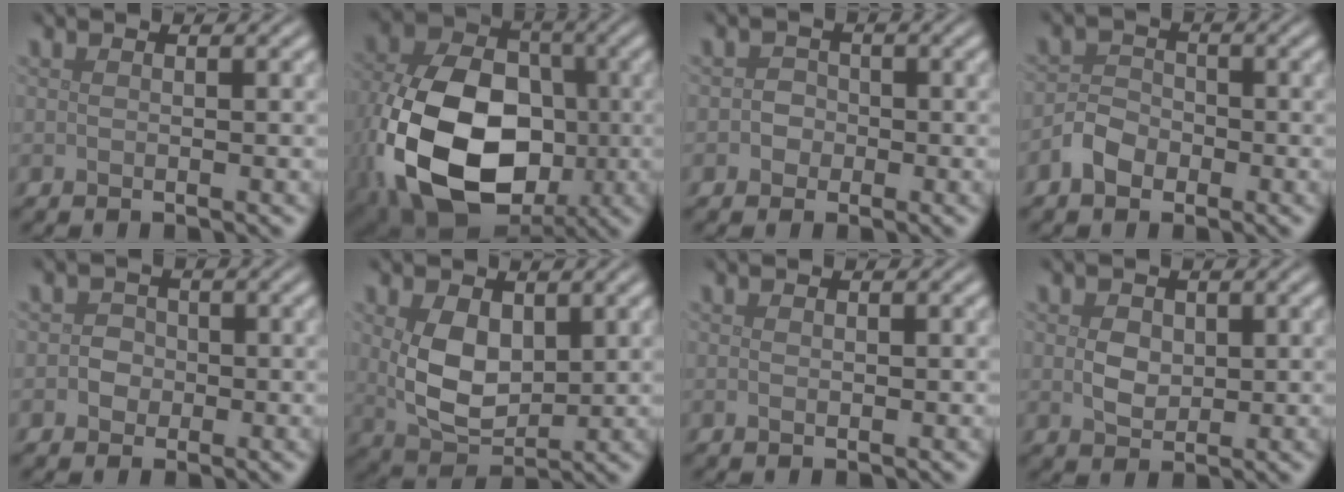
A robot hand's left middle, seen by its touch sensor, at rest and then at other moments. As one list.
[{"total": 16.8, "force": [-3.7, 11.7, 11.5], "torque": [-0.244, -0.041, -0.062]}, {"total": 1.5, "force": [-0.4, 1.4, 0.4], "torque": [0.010, 0.000, -0.015]}, {"total": 2.6, "force": [-1.5, 1.8, 1.2], "torque": [-0.019, 0.008, -0.033]}, {"total": 1.6, "force": [-0.4, 1.5, 0.5], "torque": [0.008, 0.001, -0.015]}, {"total": 5.3, "force": [1.0, 3.4, 3.9], "torque": [-0.090, -0.006, 0.028]}, {"total": 0.0}, {"total": 2.1, "force": [0.4, 1.7, 1.3], "torque": [-0.027, -0.004, 0.008]}]